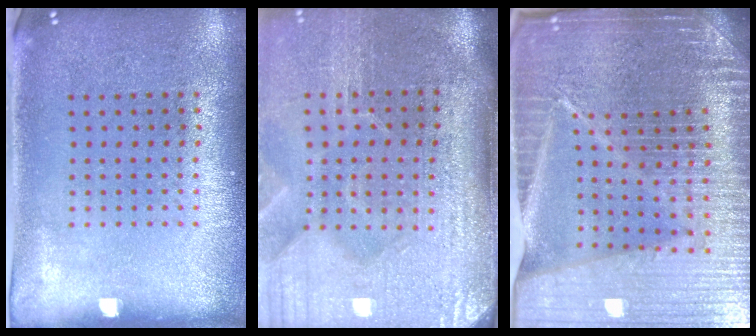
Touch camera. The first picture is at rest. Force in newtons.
{"total": 4.9, "press": 4.1, "slide": 2.6}
{"total": 6.8, "press": 5.8, "slide": 3.5}